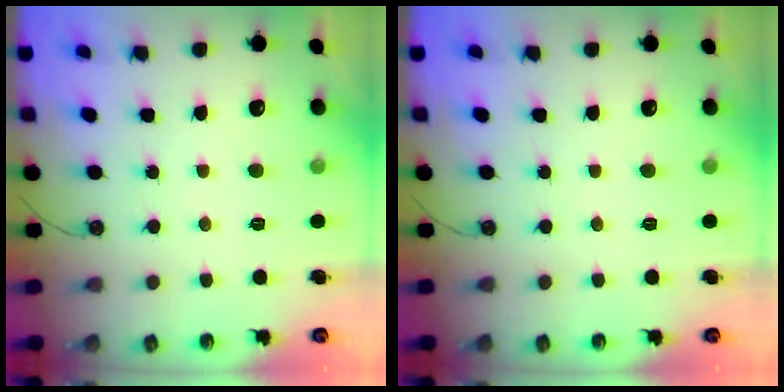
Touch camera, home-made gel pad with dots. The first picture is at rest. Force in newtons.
{"total": 0.0}